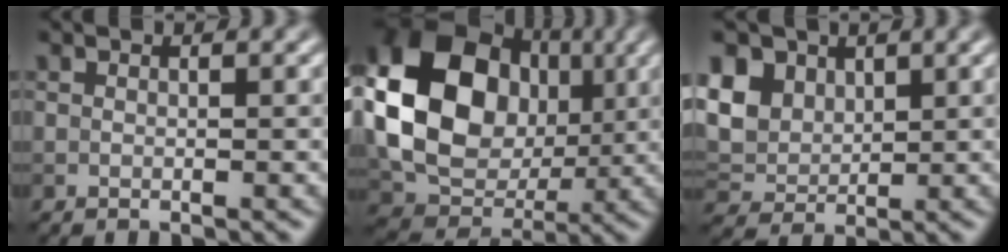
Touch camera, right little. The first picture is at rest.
{"total": 15.6, "force": [1.8, 12.0, 9.8], "torque": [-0.203, 0.014, 0.016]}
{"total": 7.2, "force": [2.8, 5.3, 3.9], "torque": [-0.114, 0.020, 0.049]}